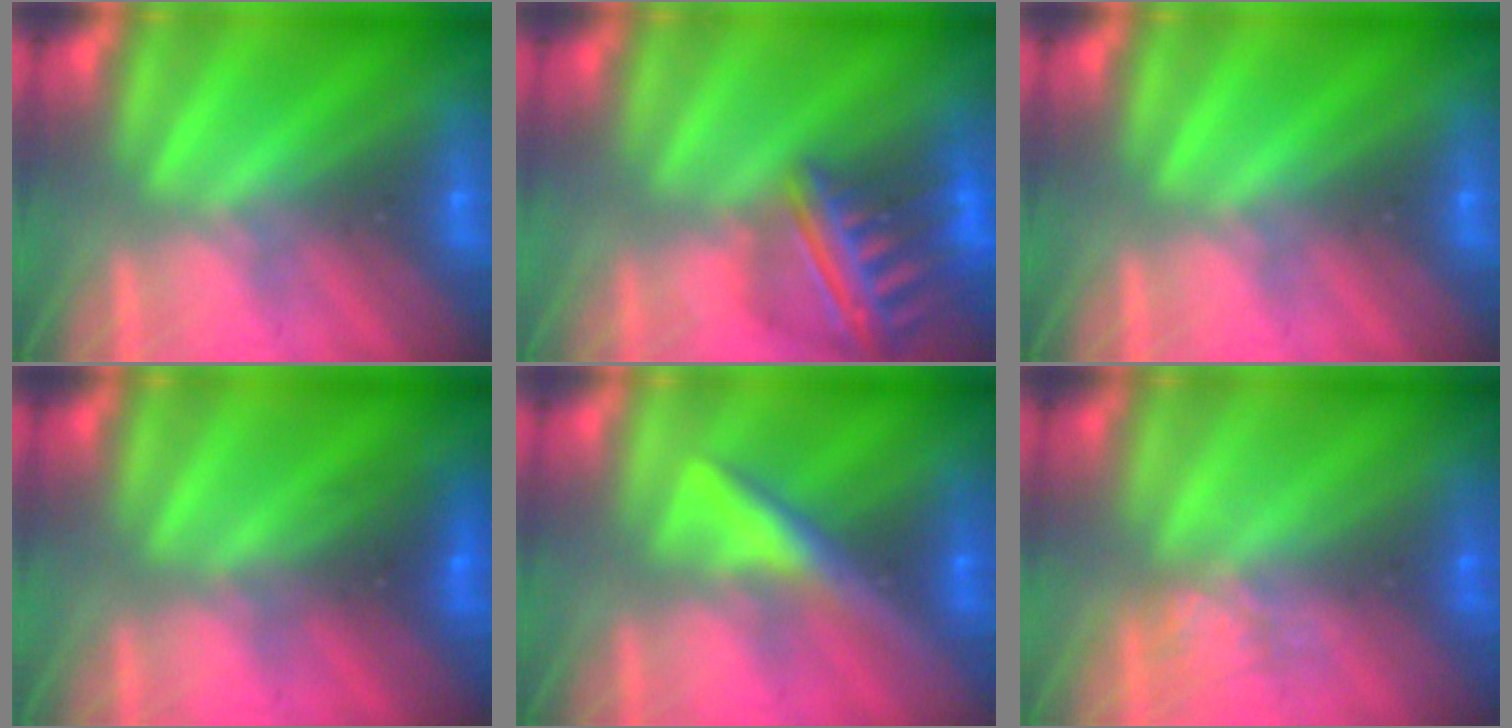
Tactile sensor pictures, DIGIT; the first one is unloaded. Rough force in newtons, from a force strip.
{"total": 8.1}
{"total": 0.0}
{"total": 2.7}
{"total": 3.7}
{"total": 4.0}